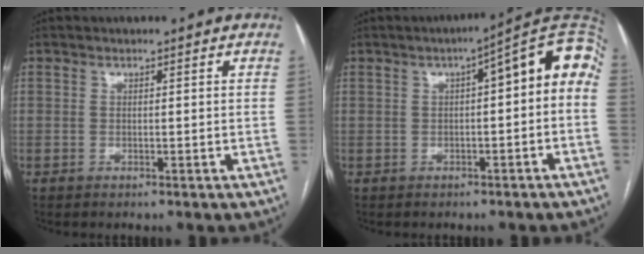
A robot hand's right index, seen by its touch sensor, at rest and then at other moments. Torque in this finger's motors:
{"motor_torque": [1.00, -0.13, 0.46, 0.07]}